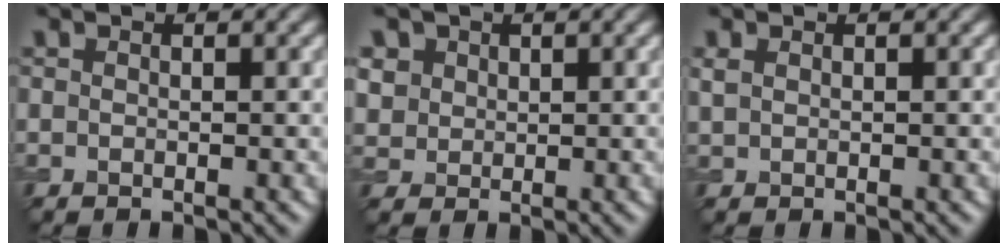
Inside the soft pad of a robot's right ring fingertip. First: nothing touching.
{"total": 3.0, "force": [1.3, 2.6, 1.0], "torque": [-0.042, 0.004, 0.039]}
{"total": 0.8, "force": [0.4, 0.5, 0.4], "torque": [-0.014, -0.002, 0.010]}